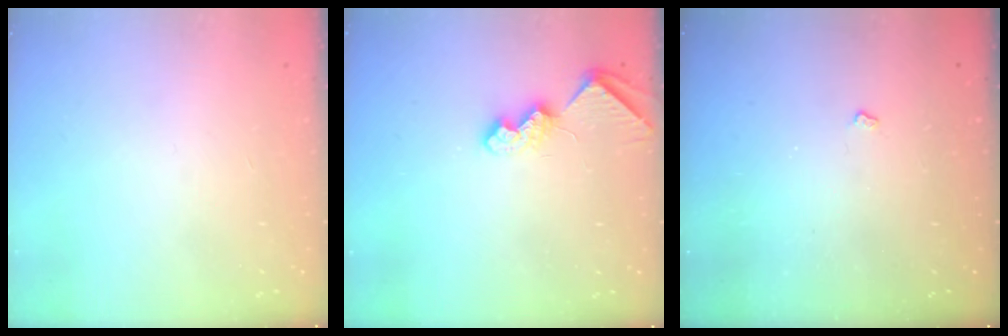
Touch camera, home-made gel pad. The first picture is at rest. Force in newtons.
{"total": 7.4, "press": 7.3, "slide": 0.9}
{"total": 2.6, "press": 2.6, "slide": 0.4}